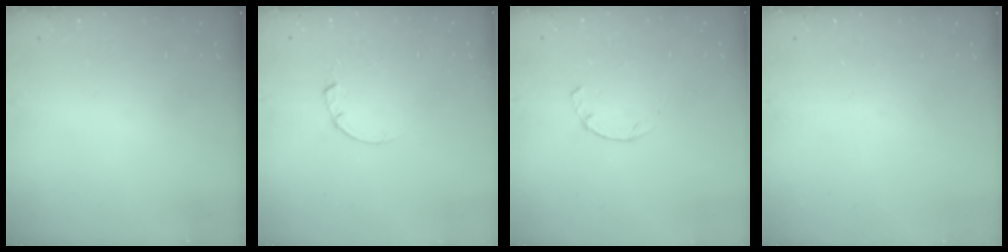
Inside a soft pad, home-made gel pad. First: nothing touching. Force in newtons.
{"total": 1.5, "press": 1.5, "slide": 0.3}
{"total": 1.7, "press": 1.6, "slide": 0.4}
{"total": 0.0}